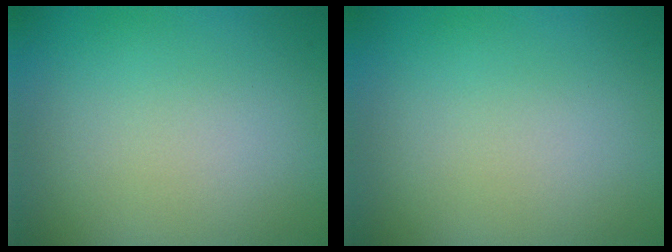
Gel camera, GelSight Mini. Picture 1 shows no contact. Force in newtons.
{"total": 0.0}